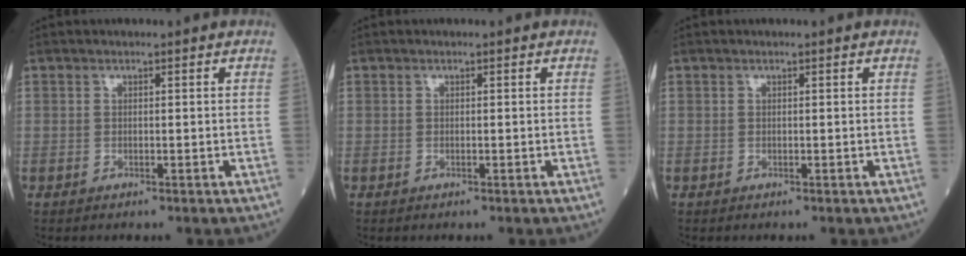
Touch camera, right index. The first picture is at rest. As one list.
[{"total": 0.0}, {"total": 0.0}]